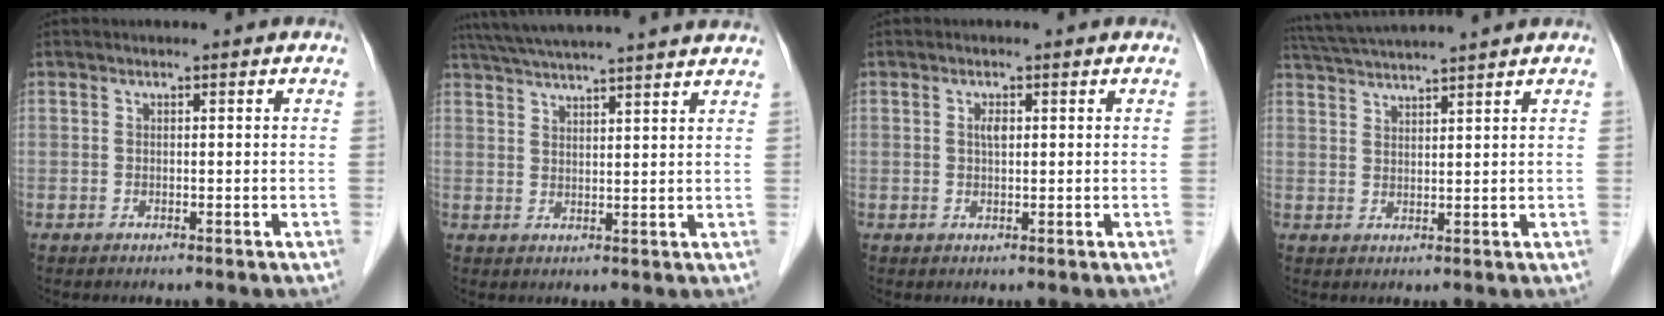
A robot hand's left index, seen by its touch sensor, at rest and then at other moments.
{"total": 19.0, "force": [17.1, 0.2, 8.2], "torque": [-0.143, 0.030, 0.235]}
{"total": 1.4, "force": [0.2, 0.6, 1.2], "torque": [-0.026, -0.001, 0.004]}
{"total": 9.0, "force": [8.2, -1.3, 3.3], "torque": [-0.064, 0.030, 0.132]}